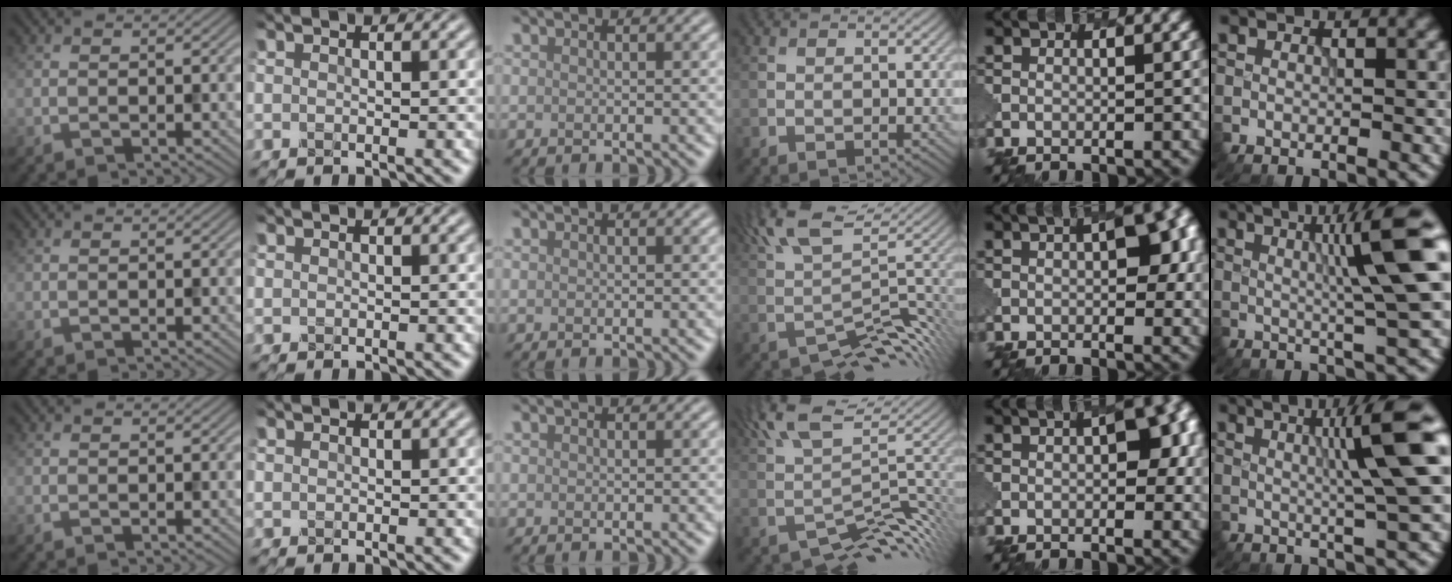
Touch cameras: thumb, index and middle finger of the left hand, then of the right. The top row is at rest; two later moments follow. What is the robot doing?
{"motion": "dispense", "object": "glue stick"}